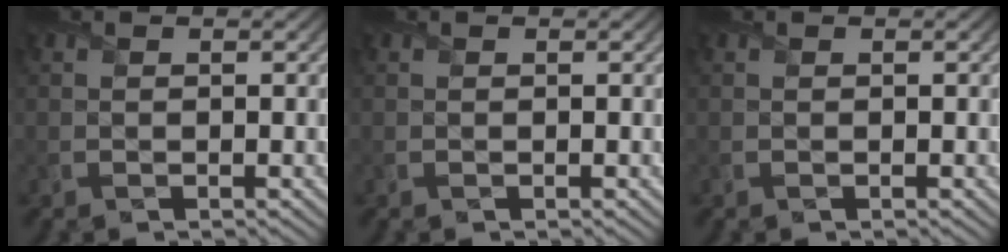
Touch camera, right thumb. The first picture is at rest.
{"total": 0.0}
{"total": 0.0}